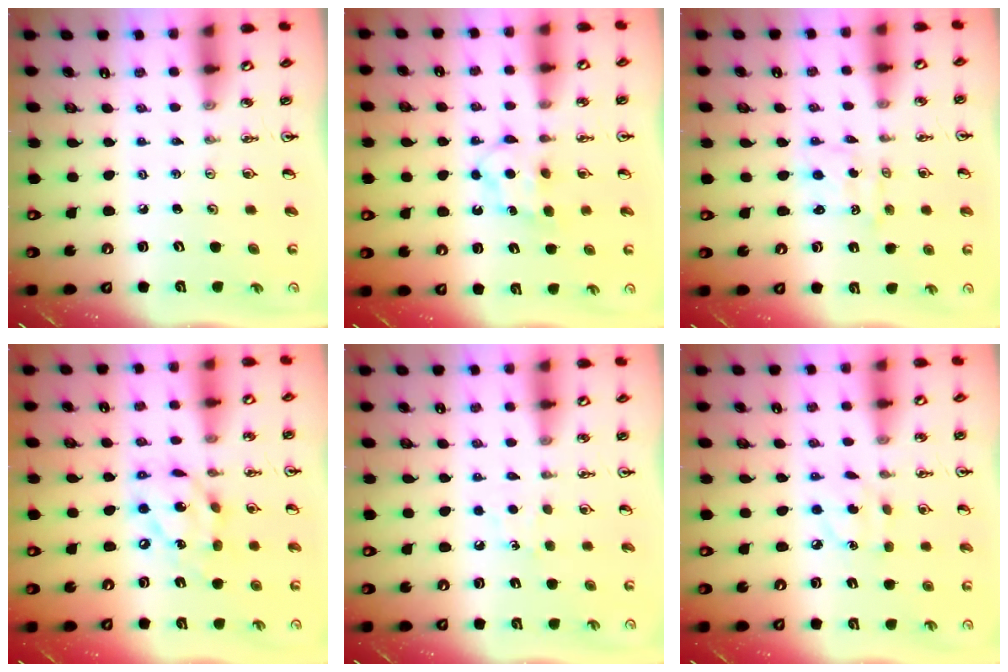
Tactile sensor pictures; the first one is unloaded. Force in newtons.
{"total": 6.4, "press": 6.3, "slide": 0.6}
{"total": 0.0}
{"total": 13.6, "press": 13.6, "slide": 1.4}
{"total": 5.7, "press": 5.7, "slide": 0.8}
{"total": 4.1, "press": 4.1, "slide": 0.6}